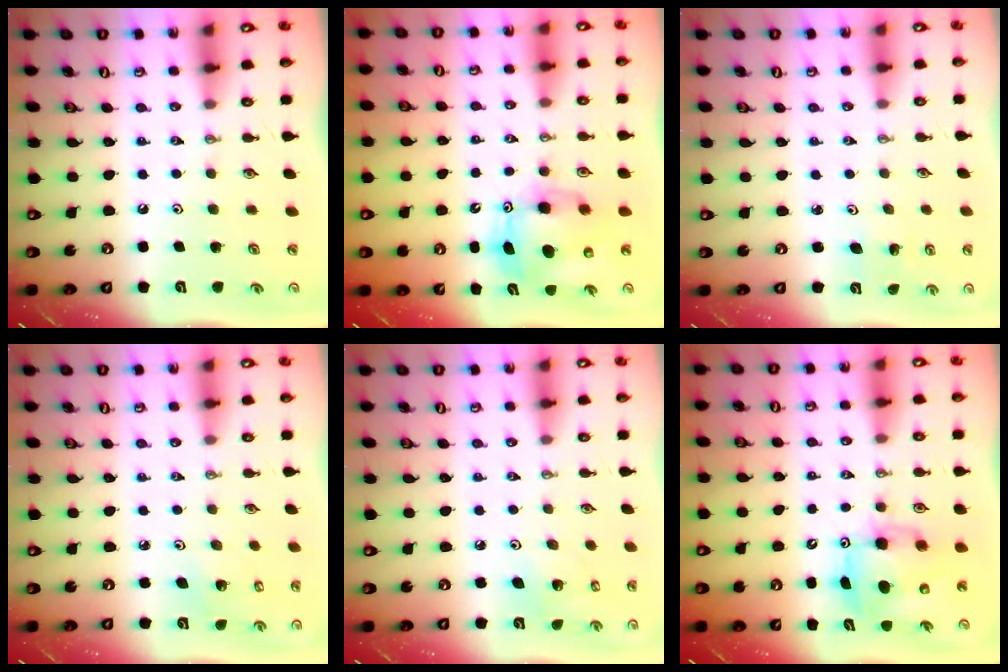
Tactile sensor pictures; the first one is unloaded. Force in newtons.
{"total": 11.0, "press": 10.8, "slide": 2.2}
{"total": 2.5, "press": 2.5, "slide": 0.2}
{"total": 3.3, "press": 3.1, "slide": 1.1}
{"total": 5.6, "press": 5.1, "slide": 2.3}
{"total": 7.8, "press": 7.7, "slide": 1.5}